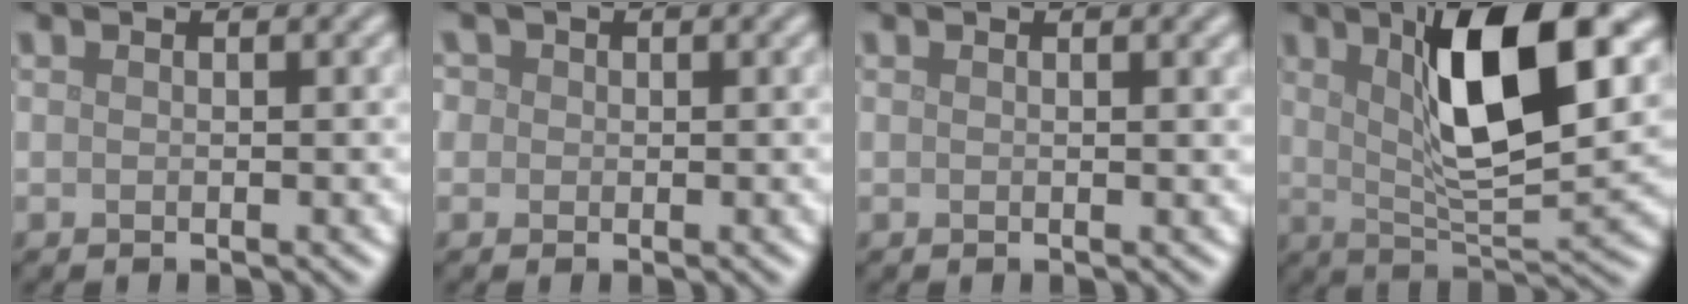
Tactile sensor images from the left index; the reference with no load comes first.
{"total": 2.1, "force": [0.8, 1.8, 0.8], "torque": [-0.012, 0.012, -0.001]}
{"total": 0.9, "force": [0.5, 0.2, 0.7], "torque": [-0.006, 0.003, 0.008]}
{"total": 10.9, "force": [3.8, 3.5, 9.7], "torque": [-0.157, 0.001, 0.062]}